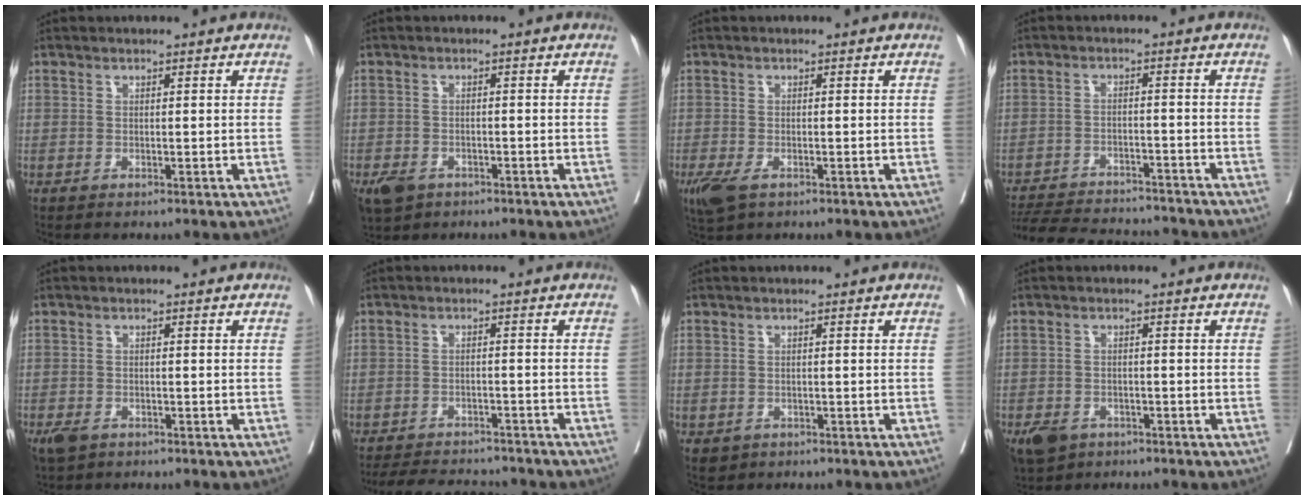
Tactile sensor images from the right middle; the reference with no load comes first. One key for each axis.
{"total": 4.8, "fx": -3.1, "fy": 3.2, "fz": 1.7, "tx": -0.029, "ty": 0.000, "tz": -0.046}
{"total": 4.6, "fx": -2.5, "fy": 2.3, "fz": 3.1, "tx": -0.064, "ty": -0.011, "tz": -0.042}
{"total": 16.4, "fx": -15.3, "fy": 3.1, "fz": 5.2, "tx": -0.123, "ty": -0.011, "tz": -0.217}
{"total": 3.3, "fx": -2.1, "fy": 2.1, "fz": 1.5, "tx": -0.027, "ty": -0.002, "tz": -0.031}
{"total": 9.6, "fx": -8.8, "fy": 2.9, "fz": 2.5, "tx": -0.043, "ty": 0.001, "tz": -0.120}
{"total": 2.1, "fx": -1.2, "fy": 1.7, "fz": 0.5, "tx": -0.011, "ty": -0.001, "tz": -0.013}
{"total": 5.2, "fx": -3.4, "fy": 3.5, "fz": 1.9, "tx": -0.032, "ty": 0.000, "tz": -0.050}